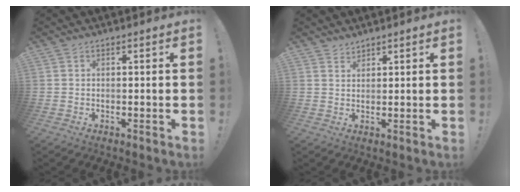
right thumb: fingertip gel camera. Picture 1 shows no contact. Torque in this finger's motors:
{"motor_torque": [-0.21, 0.13, -0.12, 0.11, 0.00]}